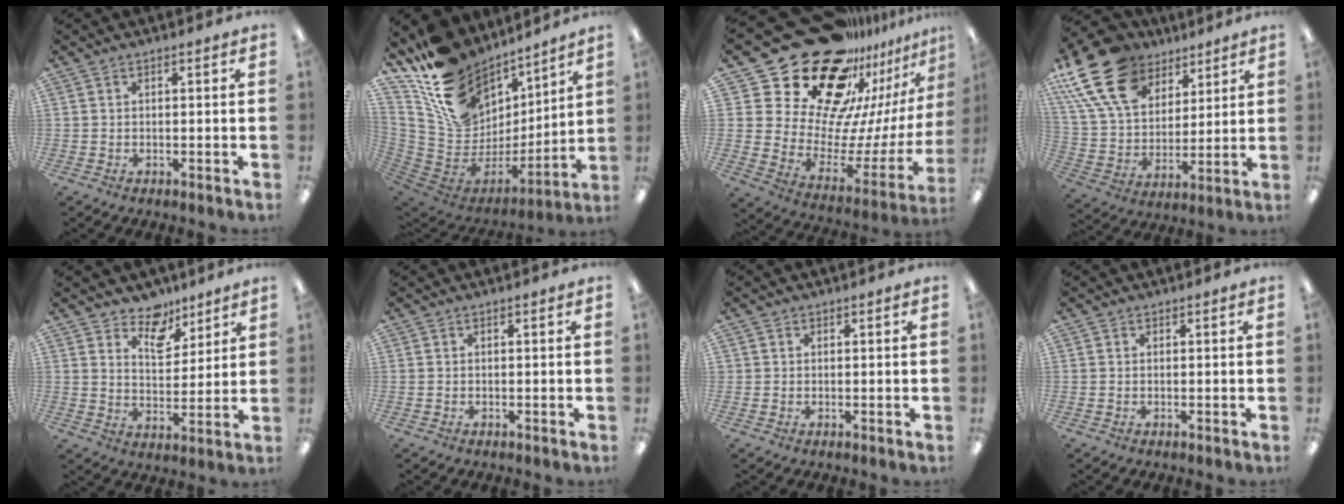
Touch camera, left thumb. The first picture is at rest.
{"total": 19.3, "force": [11.7, 13.6, 7.1], "torque": [-0.134, -0.083, 0.238]}
{"total": 30.6, "force": [21.0, 16.9, 14.6], "torque": [-0.237, -0.180, 0.415]}
{"total": 21.9, "force": [12.2, 13.8, 11.8], "torque": [-0.246, -0.053, 0.224]}
{"total": 8.9, "force": [6.9, 4.9, 2.8], "torque": [-0.035, -0.044, 0.125]}
{"total": 0.0}
{"total": 0.7, "force": [0.3, 0.7, -0.1], "torque": [0.002, 0.002, 0.006]}
{"total": 0.0}